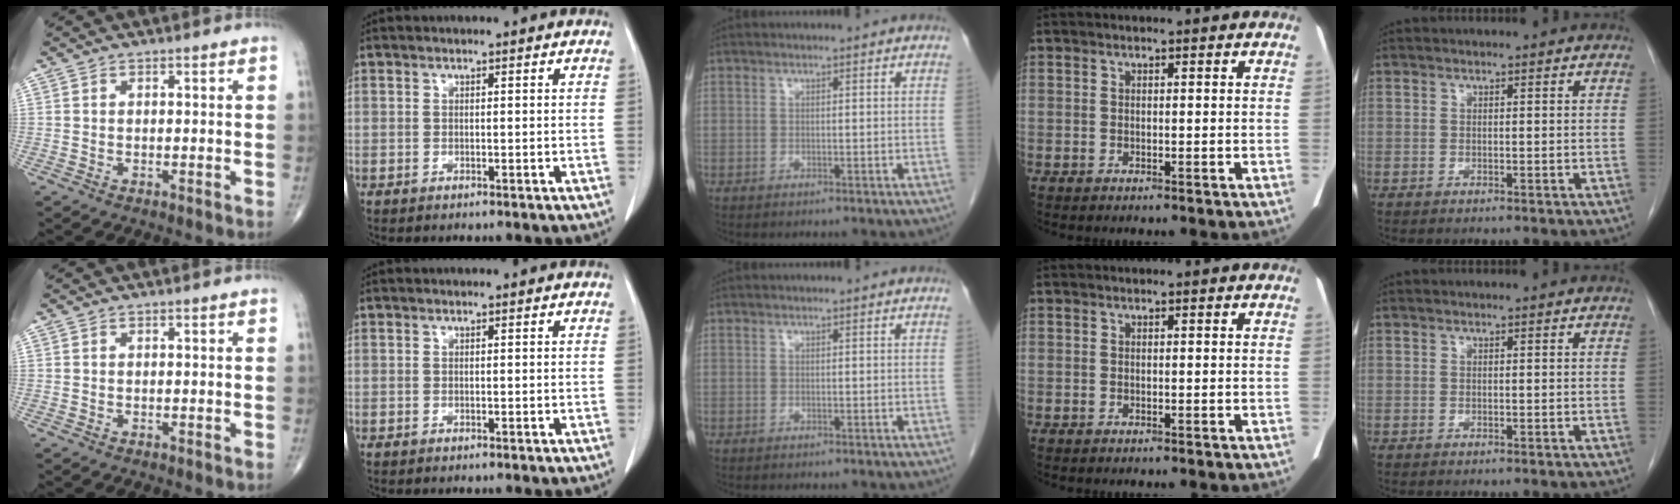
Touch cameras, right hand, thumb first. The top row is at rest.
{}